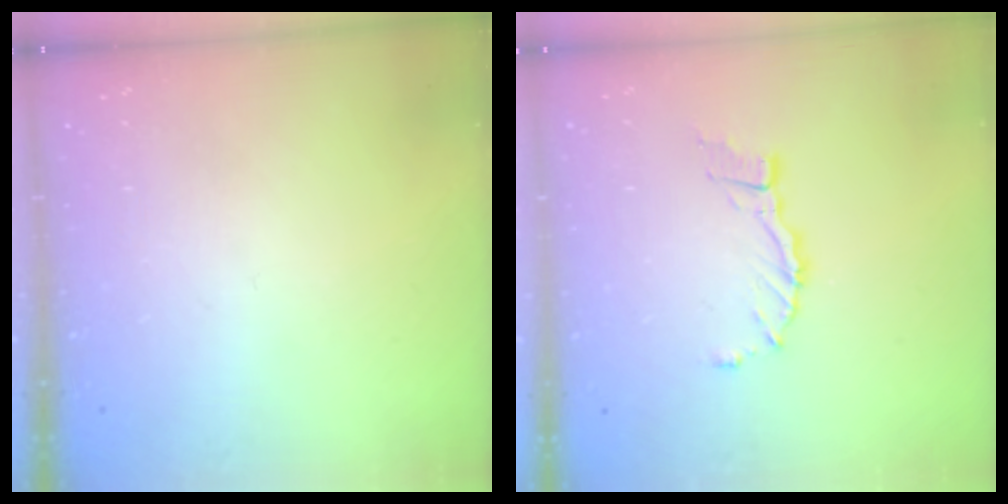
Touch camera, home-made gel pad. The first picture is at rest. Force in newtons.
{"total": 7.9, "press": 7.9, "slide": 0.7}